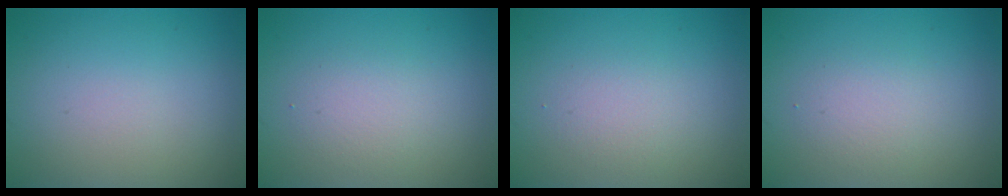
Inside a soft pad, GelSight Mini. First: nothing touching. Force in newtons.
{"total": 2.0, "press": 2.0, "slide": 0.2}
{"total": 1.6, "press": 1.6, "slide": 0.1}
{"total": 2.0, "press": 2.0, "slide": 0.2}